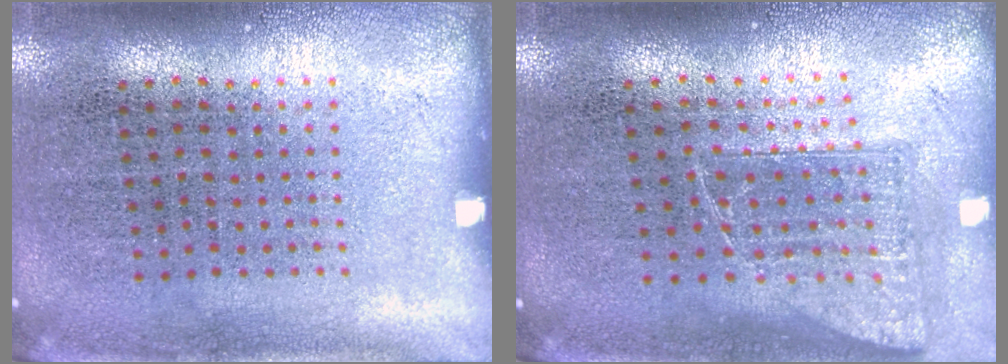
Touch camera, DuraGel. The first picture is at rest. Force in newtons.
{"total": 1.1, "press": 0.9, "slide": 0.6}